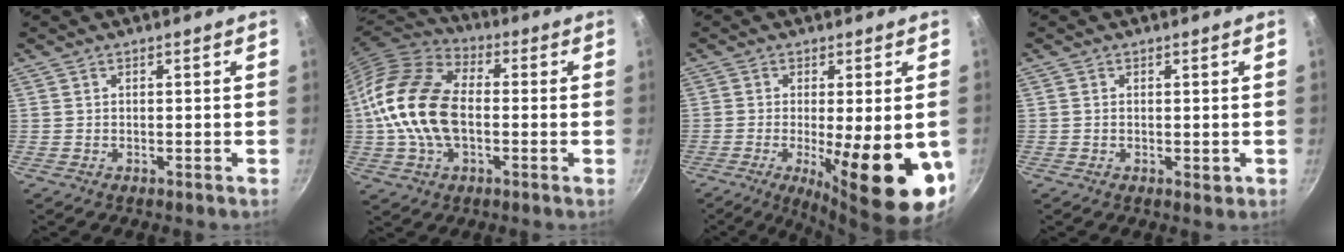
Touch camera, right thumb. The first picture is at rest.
{"total": 17.5, "force": [-0.8, 11.1, 13.6], "torque": [-0.245, 0.027, -0.032]}
{"total": 18.3, "force": [-4.2, 5.3, 17.0], "torque": [-0.233, -0.017, -0.046]}
{"total": 1.6, "force": [-0.1, 0.8, 1.3], "torque": [-0.018, -0.003, -0.003]}